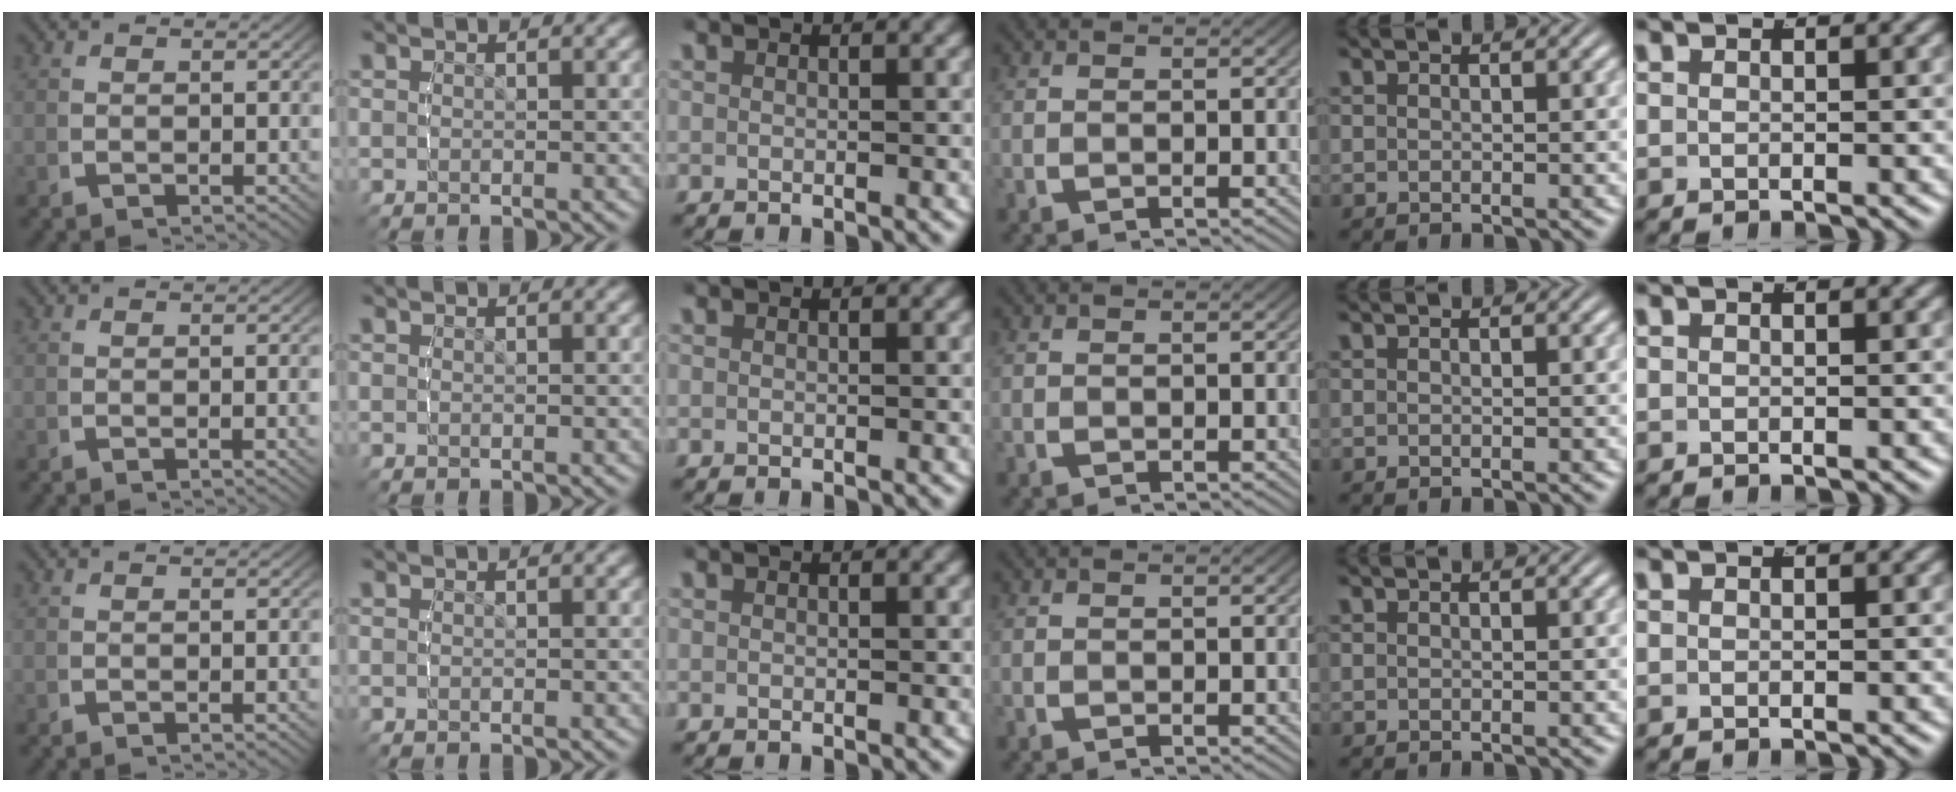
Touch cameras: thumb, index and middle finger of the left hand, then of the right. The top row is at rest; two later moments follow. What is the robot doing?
{"motion": "lift_and_place", "object": "bottle"}